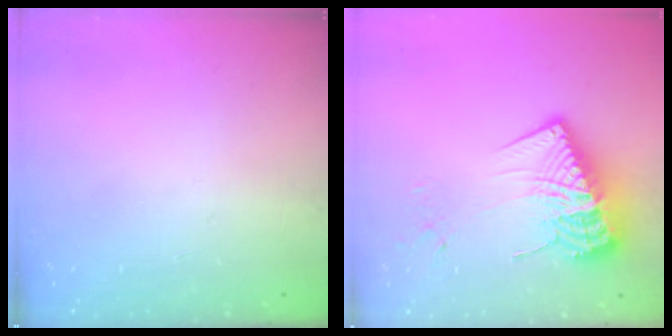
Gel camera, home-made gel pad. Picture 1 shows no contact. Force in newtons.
{"total": 17.6, "press": 17.5, "slide": 1.5}